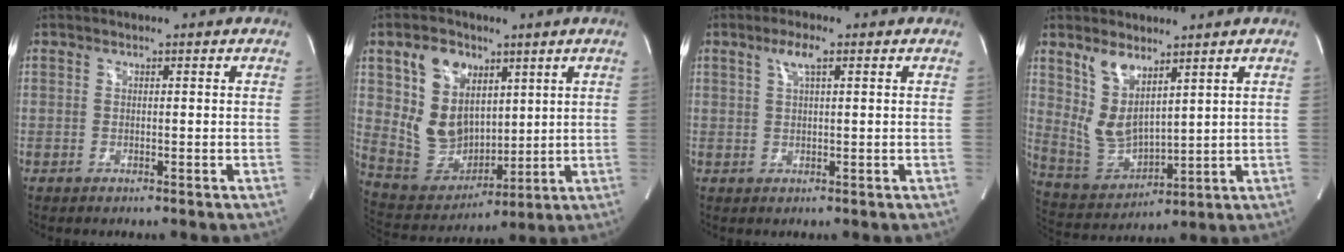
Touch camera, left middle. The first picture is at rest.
{"total": 13.0, "force": [4.7, 9.7, 7.3], "torque": [-0.162, 0.027, 0.107]}
{"total": 3.0, "force": [1.5, 0.4, 2.6], "torque": [-0.054, 0.007, 0.028]}
{"total": 8.3, "force": [4.7, 3.7, 5.7], "torque": [-0.118, -0.005, 0.110]}